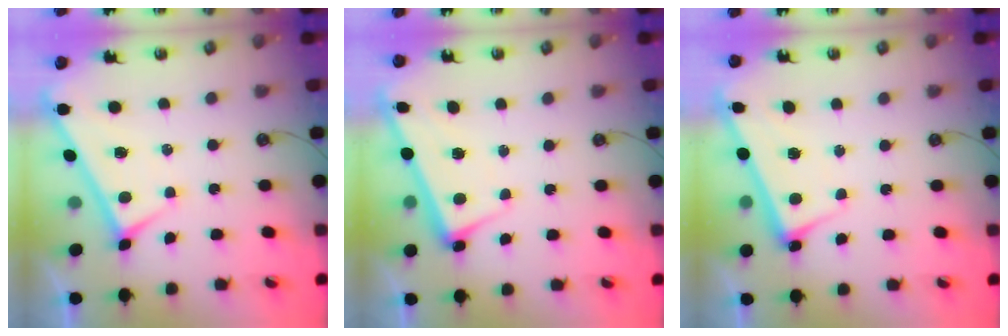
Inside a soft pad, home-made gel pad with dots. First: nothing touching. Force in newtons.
{"total": 2.5, "press": 2.4, "slide": 0.5}
{"total": 2.7, "press": 2.7, "slide": 0.4}